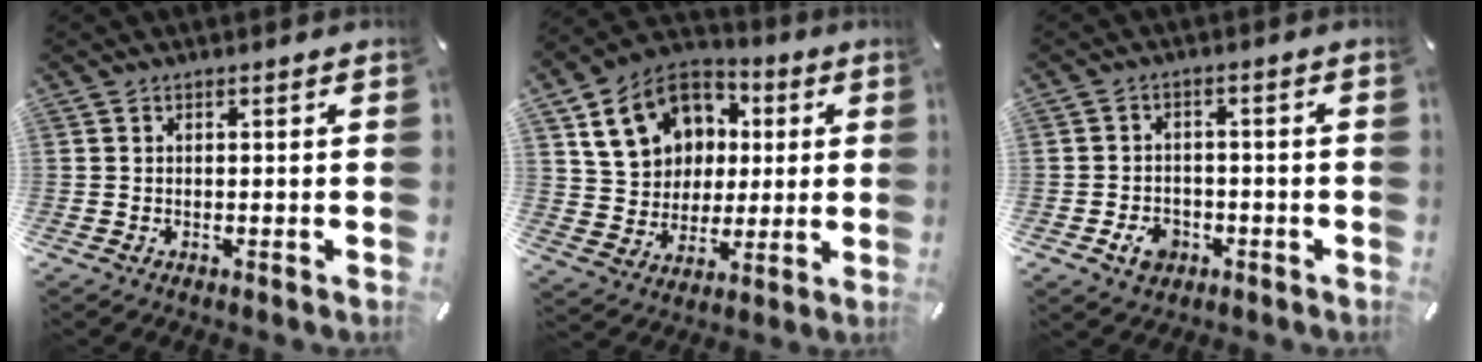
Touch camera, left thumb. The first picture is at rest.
{"total": 16.0, "force": [4.6, 13.9, 6.4], "torque": [-0.113, -0.005, 0.094]}
{"total": 5.4, "force": [-2.3, 4.2, 2.5], "torque": [-0.052, 0.009, -0.042]}